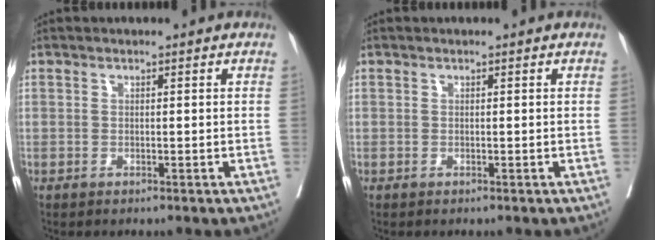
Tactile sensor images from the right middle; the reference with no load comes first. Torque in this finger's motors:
{"motor_torque": [0.00, 0.00, 0.00, 0.00]}